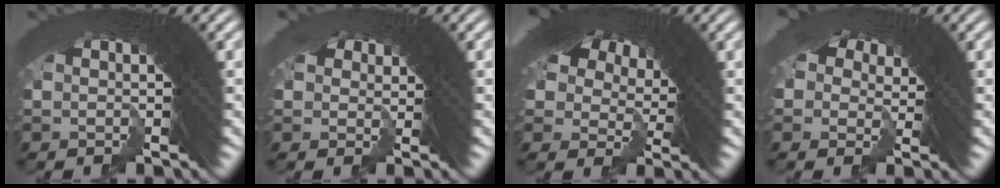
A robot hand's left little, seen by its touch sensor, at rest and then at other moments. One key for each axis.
{"total": 2.5, "fx": -0.1, "fy": 2.5, "fz": 0.3, "tx": -0.003, "ty": -0.019, "tz": 0.005}
{"total": 8.1, "fx": 1.3, "fy": 6.6, "fz": 4.4, "tx": -0.091, "ty": -0.015, "tz": 0.028}
{"total": 6.5, "fx": -0.5, "fy": 6.1, "fz": 2.0, "tx": -0.036, "ty": -0.017, "tz": -0.011}